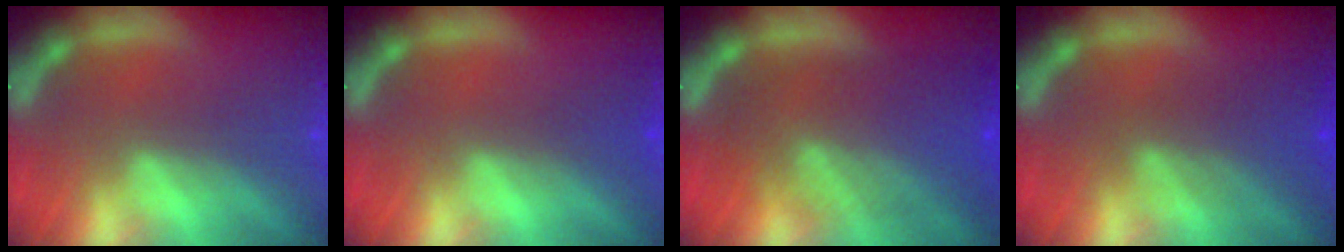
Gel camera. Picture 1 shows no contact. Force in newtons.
{"total": 1.0}
{"total": 9.1}
{"total": 4.5}